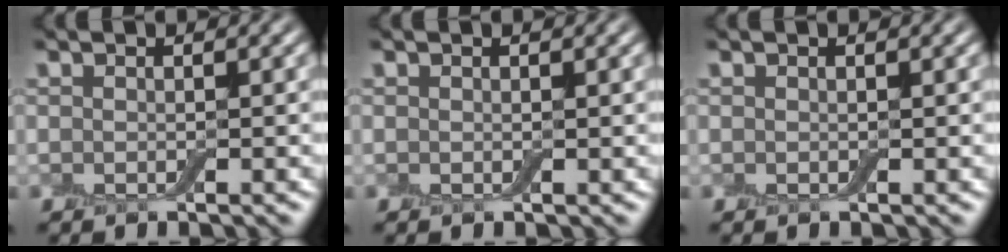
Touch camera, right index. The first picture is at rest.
{"total": 0.0}
{"total": 0.0}